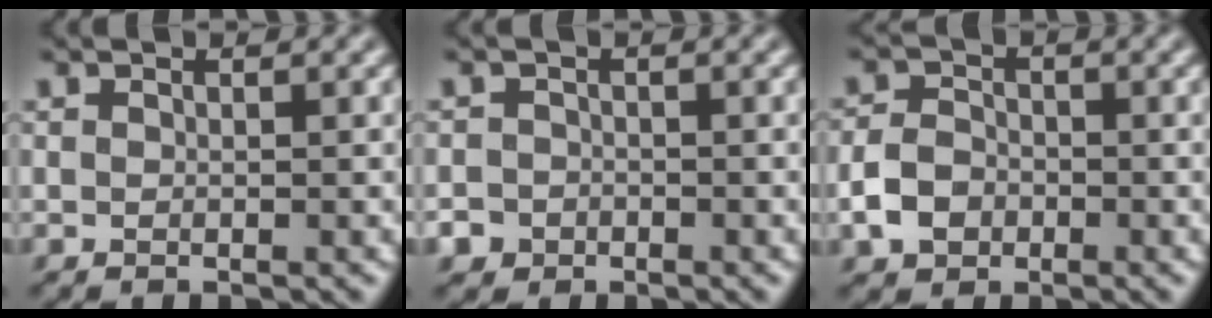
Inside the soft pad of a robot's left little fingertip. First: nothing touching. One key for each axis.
{"total": 3.4, "fx": -2.0, "fy": 2.7, "fz": 0.4, "tx": 0.009, "ty": -0.003, "tz": -0.042}
{"total": 3.2, "fx": -1.4, "fy": 2.4, "fz": 1.6, "tx": -0.032, "ty": 0.005, "tz": -0.032}